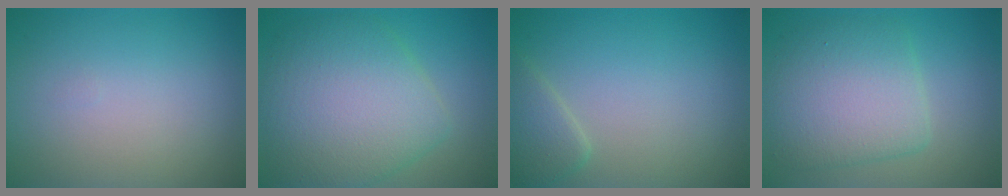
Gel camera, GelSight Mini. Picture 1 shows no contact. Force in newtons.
{"total": 8.5, "press": 8.5, "slide": 0.2}
{"total": 2.2, "press": 2.1, "slide": 0.2}
{"total": 6.1, "press": 6.1, "slide": 0.0}